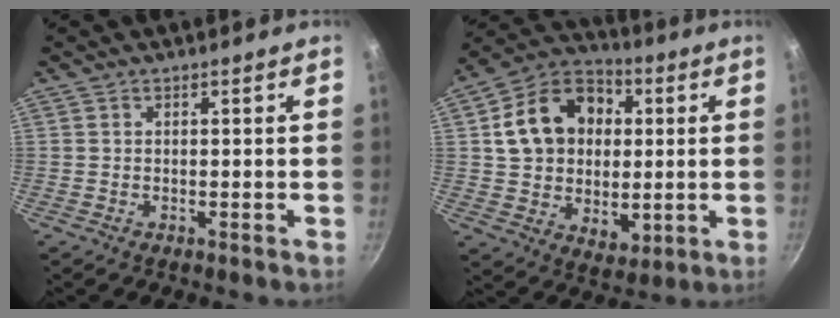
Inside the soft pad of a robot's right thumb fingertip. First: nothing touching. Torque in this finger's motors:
{"motor_torque": [-0.57, 2.31, 1.02, -0.17, 0.12]}